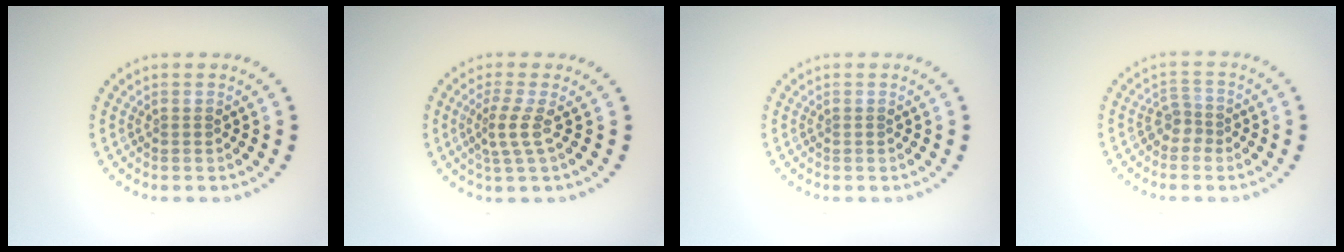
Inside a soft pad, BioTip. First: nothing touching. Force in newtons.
{"total": 2.2, "press": 1.5, "slide": 1.7}
{"total": 0.0}
{"total": 1.7, "press": 1.2, "slide": 1.2}